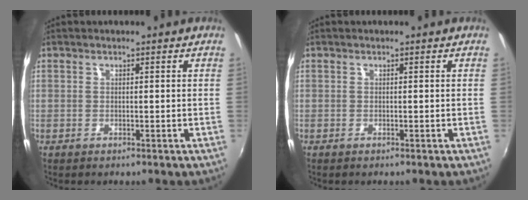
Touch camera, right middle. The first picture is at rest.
{"total": 0.0}